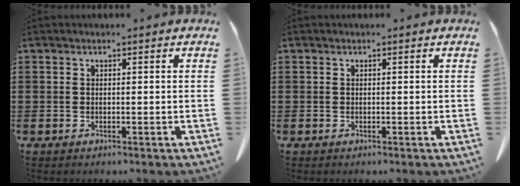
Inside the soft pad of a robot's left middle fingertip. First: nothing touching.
{"total": 0.0}